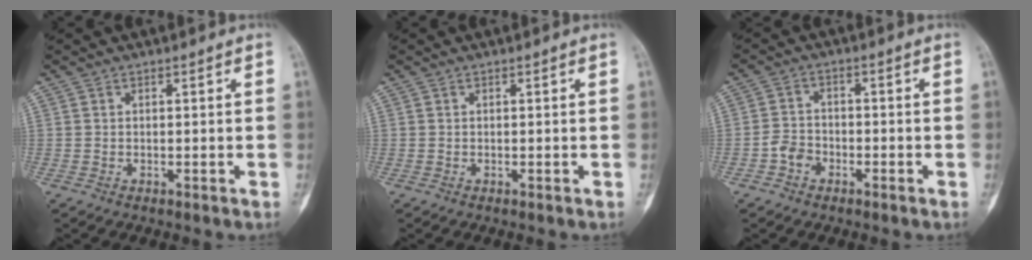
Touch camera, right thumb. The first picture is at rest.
{"total": 0.0}
{"total": 3.7, "force": [-1.9, 2.7, 1.5], "torque": [-0.012, 0.018, -0.041]}